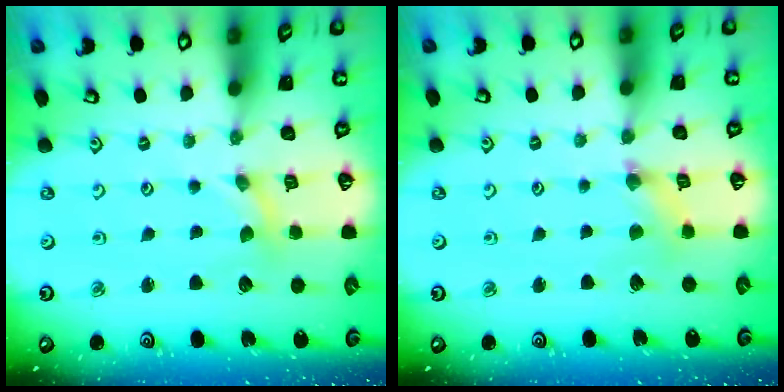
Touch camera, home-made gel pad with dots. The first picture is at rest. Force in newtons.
{"total": 2.0, "press": 2.0, "slide": 0.4}